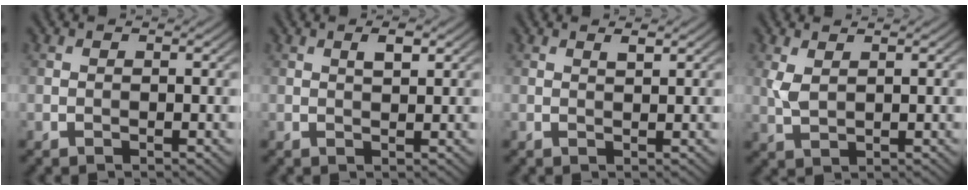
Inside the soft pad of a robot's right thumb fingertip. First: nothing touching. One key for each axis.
{"total": 1.9, "fx": 0.9, "fy": 0.6, "fz": 1.5, "tx": -0.028, "ty": 0.000, "tz": 0.015}
{"total": 1.1, "fx": 0.8, "fy": 0.2, "fz": 0.8, "tx": -0.017, "ty": -0.001, "tz": 0.014}
{"total": 2.4, "fx": 1.2, "fy": 1.0, "fz": 1.9, "tx": -0.056, "ty": -0.001, "tz": 0.028}